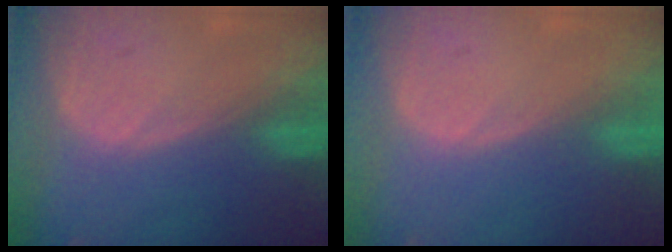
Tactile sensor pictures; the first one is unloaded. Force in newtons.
{"total": 0.0}